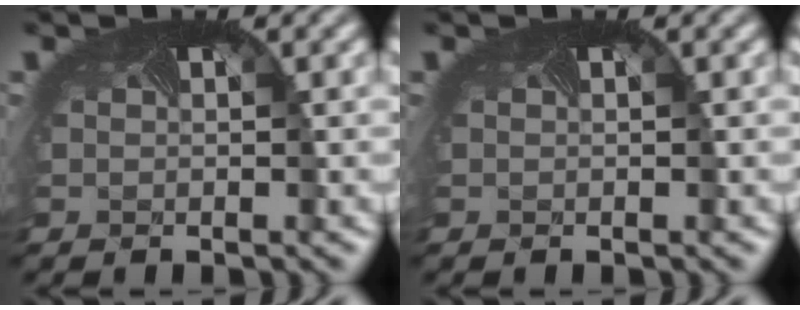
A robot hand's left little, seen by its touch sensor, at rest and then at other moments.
{"total": 0.0}